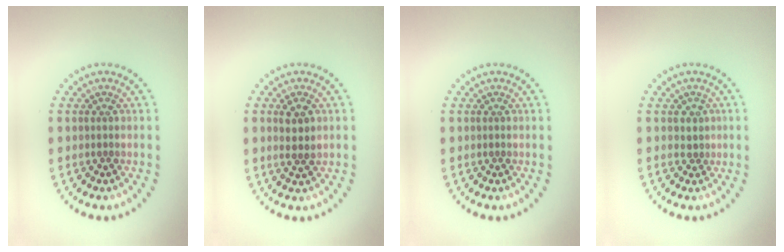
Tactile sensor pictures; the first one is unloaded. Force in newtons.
{"total": 2.3, "press": 2.2, "slide": 0.6}
{"total": 0.0}
{"total": 0.8, "press": 0.5, "slide": 0.6}